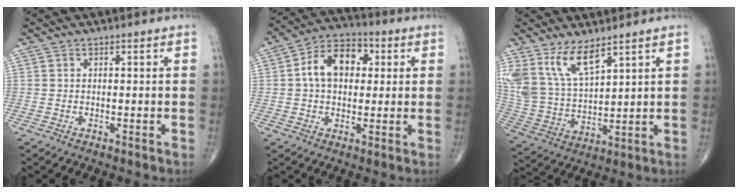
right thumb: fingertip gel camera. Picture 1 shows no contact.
{"total": 11.2, "force": [1.9, 7.6, 8.0], "torque": [-0.117, 0.022, 0.023]}
{"total": 12.6, "force": [8.1, 5.2, 8.1], "torque": [-0.156, -0.035, 0.180]}